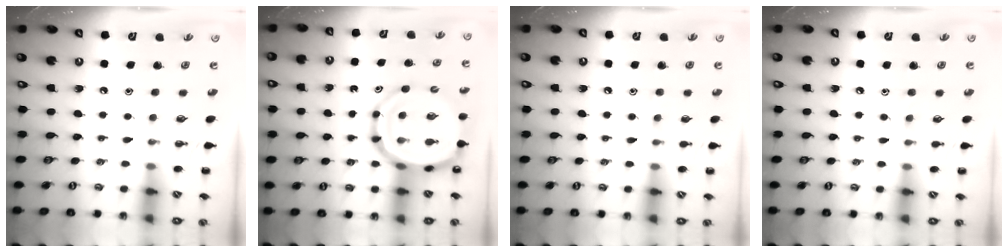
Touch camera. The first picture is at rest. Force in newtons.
{"total": 15.9, "press": 15.4, "slide": 3.9}
{"total": 5.3, "press": 5.1, "slide": 1.1}
{"total": 6.5, "press": 6.3, "slide": 1.7}